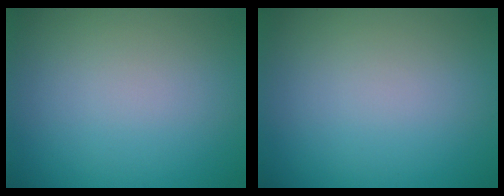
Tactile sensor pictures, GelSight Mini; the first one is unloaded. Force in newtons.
{"total": 0.0}